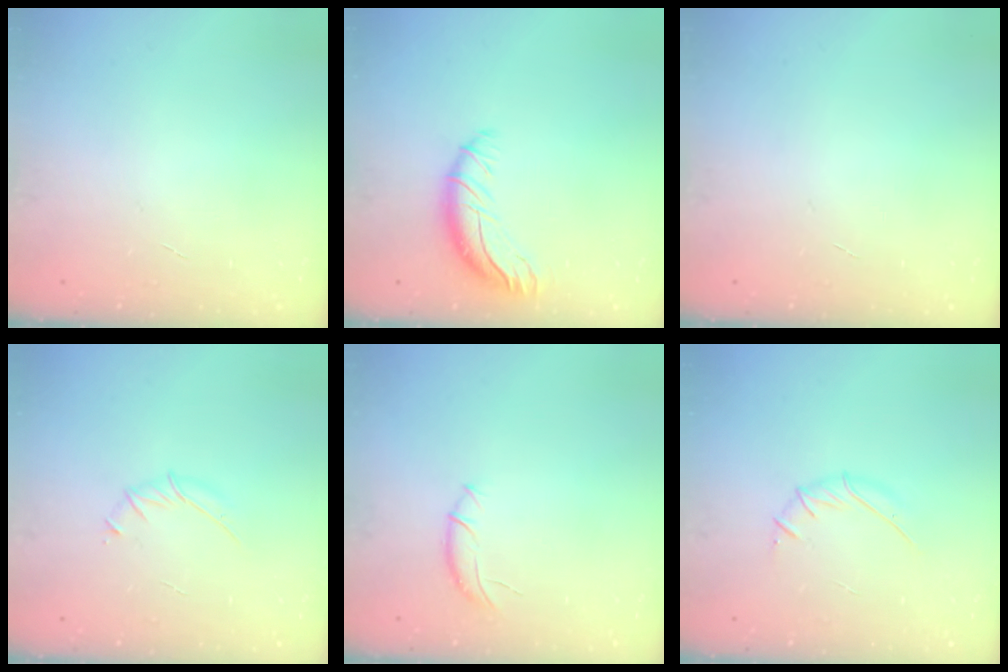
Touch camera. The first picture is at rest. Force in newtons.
{"total": 9.3, "press": 9.2, "slide": 1.4}
{"total": 0.0}
{"total": 3.3, "press": 3.2, "slide": 0.9}
{"total": 6.8, "press": 6.7, "slide": 1.2}
{"total": 4.2, "press": 4.1, "slide": 1.2}